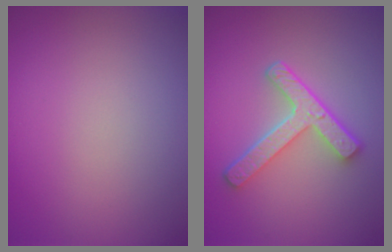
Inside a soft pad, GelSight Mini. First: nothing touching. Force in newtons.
{"total": 4.4, "press": 3.4, "slide": 2.7}